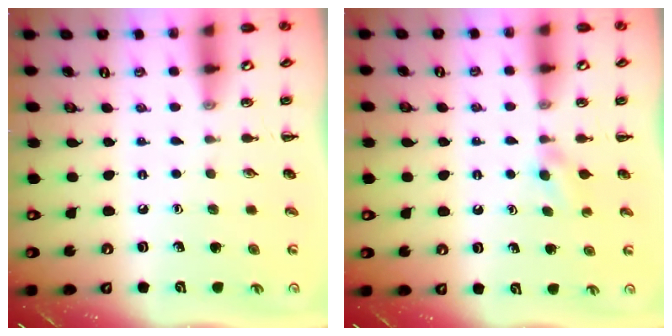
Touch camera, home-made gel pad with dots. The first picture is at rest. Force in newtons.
{"total": 2.0, "press": 1.8, "slide": 0.9}